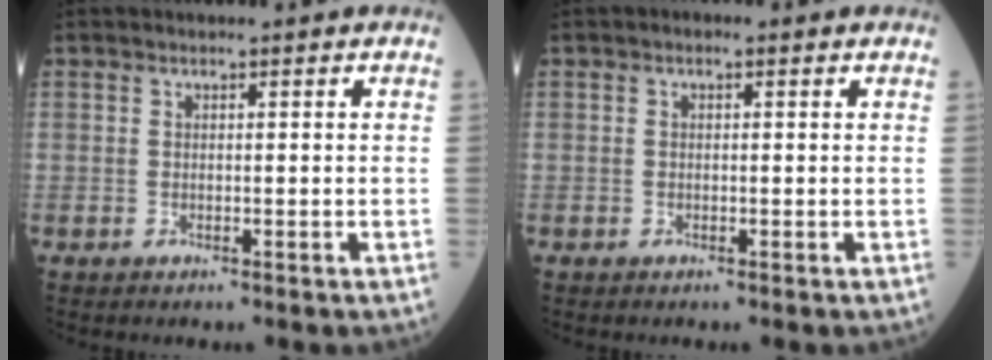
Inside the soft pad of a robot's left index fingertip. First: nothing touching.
{"total": 0.6, "force": [0.1, 0.3, 0.5], "torque": [-0.011, 0.000, -0.004]}